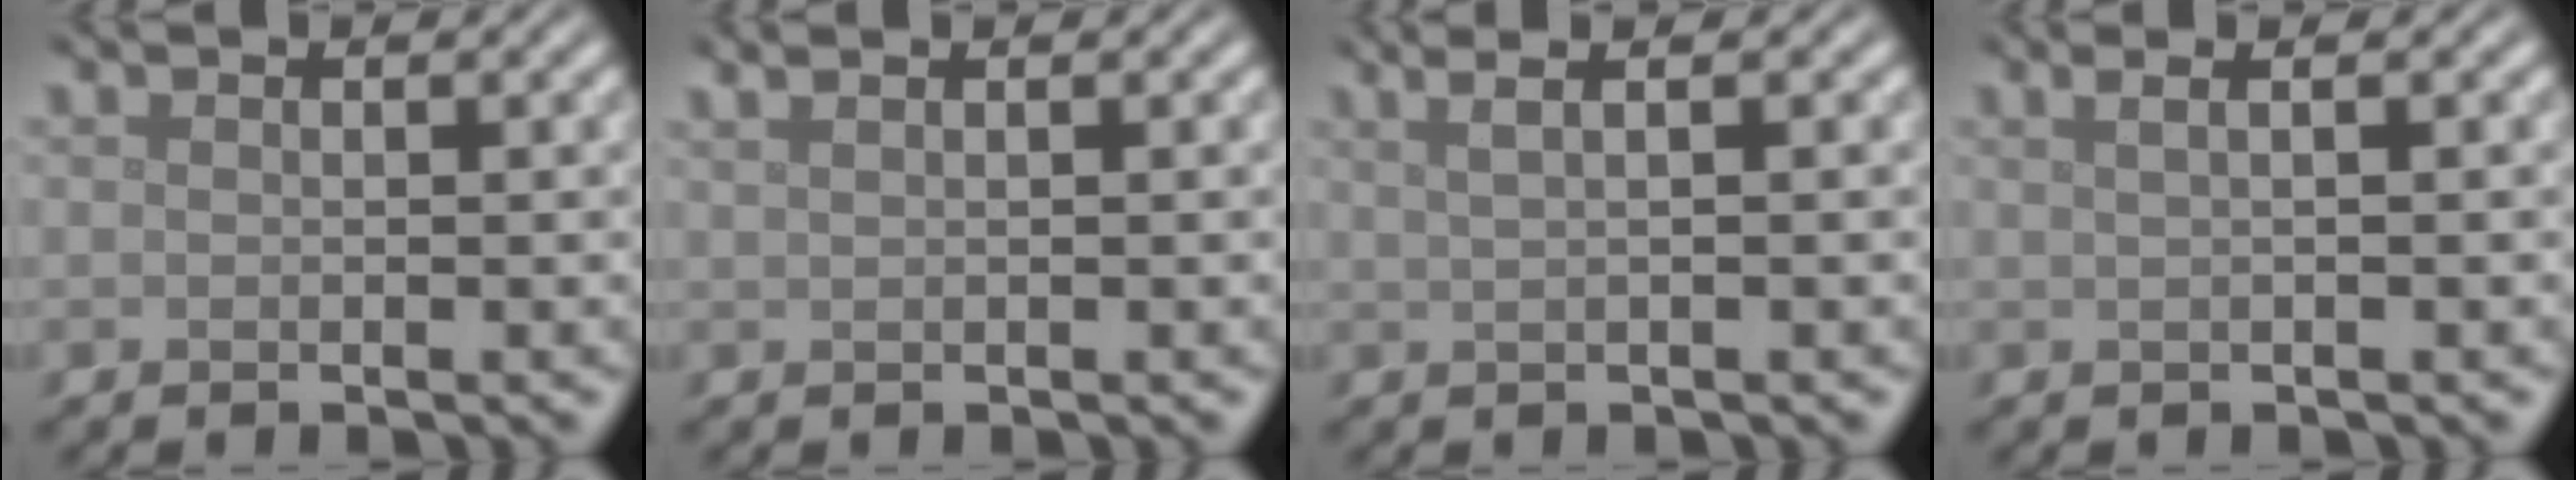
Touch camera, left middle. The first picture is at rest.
{"total": 2.4, "force": [1.5, 1.1, 1.5], "torque": [-0.013, 0.008, 0.000]}
{"total": 5.3, "force": [2.7, 2.6, 3.8], "torque": [-0.030, 0.041, 0.007]}
{"total": 3.6, "force": [1.6, 1.9, 2.6], "torque": [-0.019, 0.024, -0.008]}